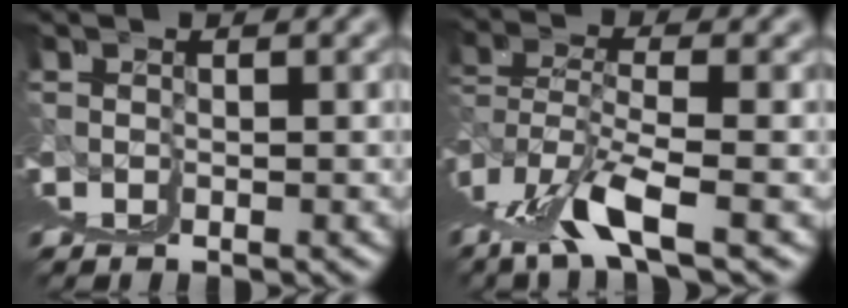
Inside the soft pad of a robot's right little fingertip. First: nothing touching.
{"total": 4.2, "force": [2.6, -0.8, 3.2], "torque": [-0.060, 0.021, 0.044]}